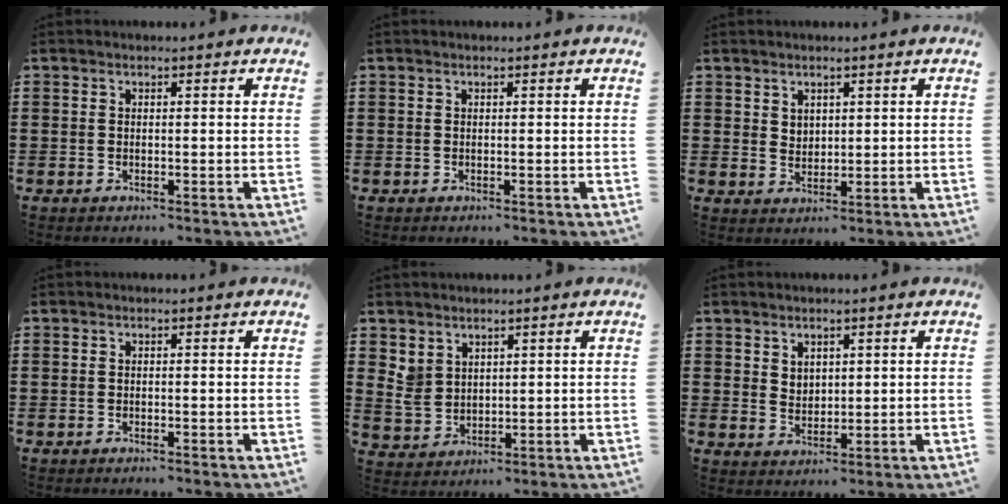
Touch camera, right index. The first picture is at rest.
{"total": 0.0}
{"total": 2.2, "force": [1.6, 1.4, 0.3], "torque": [-0.010, 0.006, 0.032]}
{"total": 0.0}
{"total": 3.7, "force": [2.2, 2.8, 1.2], "torque": [-0.042, 0.005, 0.040]}
{"total": 2.4, "force": [1.8, 1.6, 0.3], "torque": [-0.013, 0.007, 0.035]}